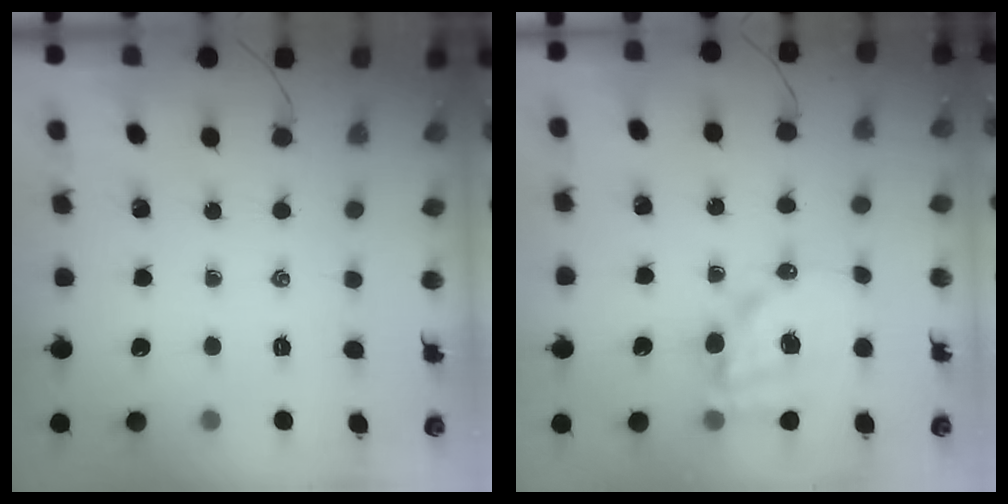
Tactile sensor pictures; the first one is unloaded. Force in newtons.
{"total": 13.4, "press": 13.1, "slide": 3.1}